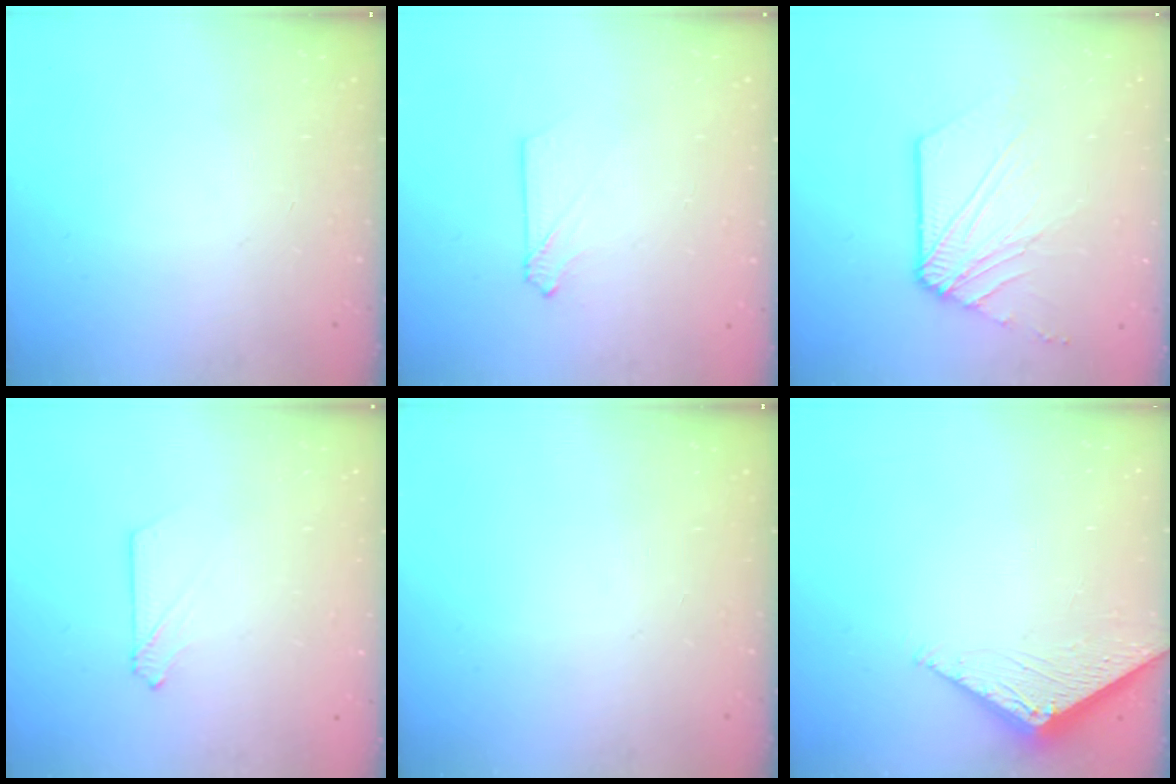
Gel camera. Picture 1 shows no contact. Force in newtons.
{"total": 2.4, "press": 2.4, "slide": 0.3}
{"total": 9.1, "press": 9.0, "slide": 1.2}
{"total": 2.6, "press": 2.6, "slide": 0.3}
{"total": 0.0}
{"total": 3.2, "press": 3.2, "slide": 0.4}